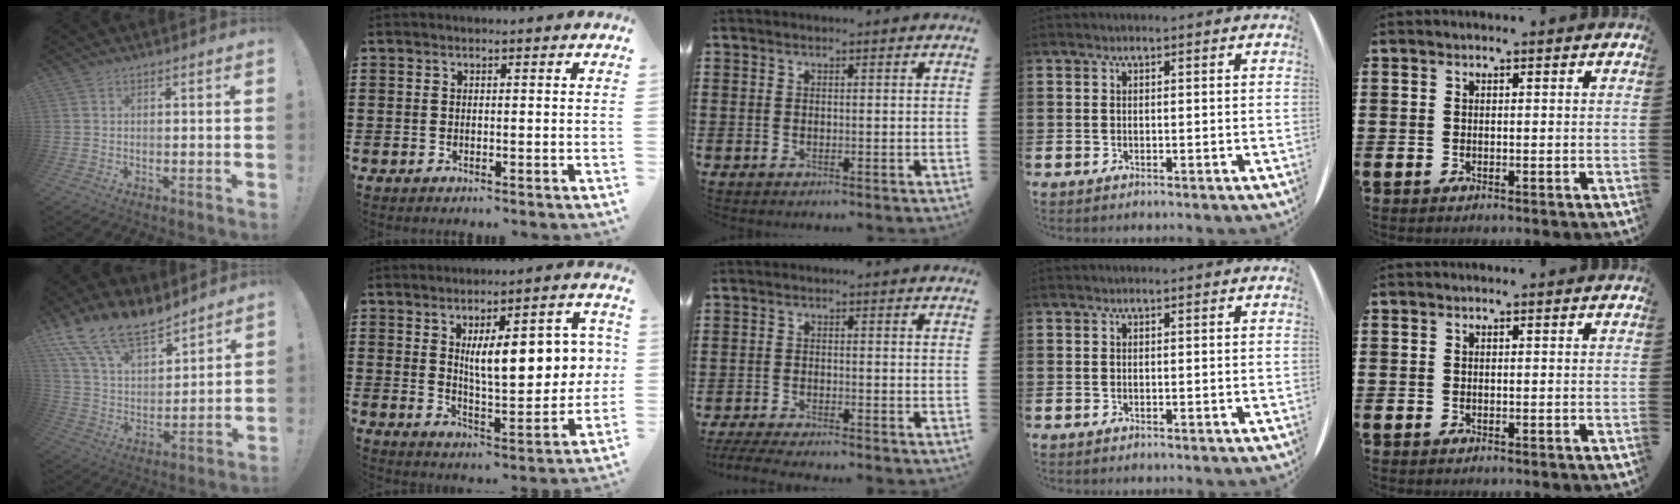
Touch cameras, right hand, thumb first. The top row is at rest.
{"thumb": {"total": 16.4, "force": [12.8, 6.9, 7.5], "torque": [-0.144, -0.090, 0.239]}, "index": {"total": 11.7, "force": [2.7, 4.2, 10.6], "torque": [-0.158, -0.001, 0.040]}, "middle": {"total": 2.9, "force": [-2.7, -0.1, 1.0], "torque": [-0.025, -0.006, -0.056]}}